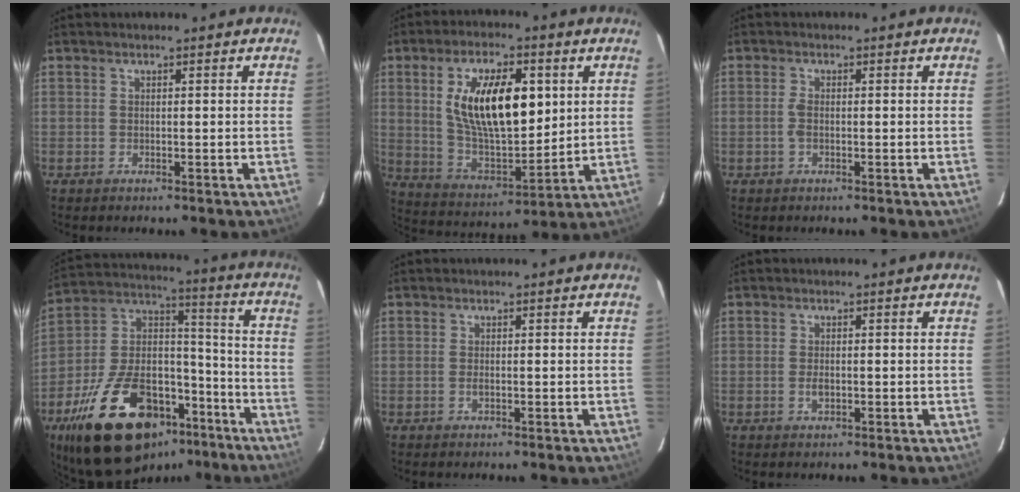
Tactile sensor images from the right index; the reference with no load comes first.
{"total": 17.9, "force": [4.6, 8.1, 15.3], "torque": [-0.268, 0.004, 0.095]}
{"total": 1.6, "force": [-0.4, 0.8, 1.3], "torque": [-0.030, 0.002, -0.009]}
{"total": 28.5, "force": [-17.4, 14.5, 17.2], "torque": [-0.334, 0.023, -0.269]}
{"total": 0.8, "force": [-0.2, 0.3, 0.7], "torque": [-0.015, -0.001, -0.005]}
{"total": 1.7, "force": [-0.5, 1.0, 1.3], "torque": [-0.026, 0.000, -0.008]}